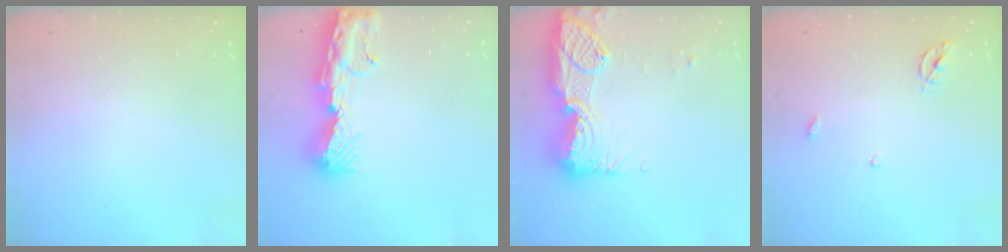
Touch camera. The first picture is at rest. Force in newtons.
{"total": 13.0, "press": 12.9, "slide": 1.3}
{"total": 21.5, "press": 20.4, "slide": 6.7}
{"total": 5.7, "press": 5.6, "slide": 0.5}